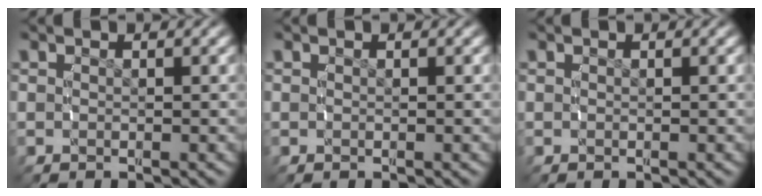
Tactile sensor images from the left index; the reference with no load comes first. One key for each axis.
{"total": 0.0}
{"total": 0.0}